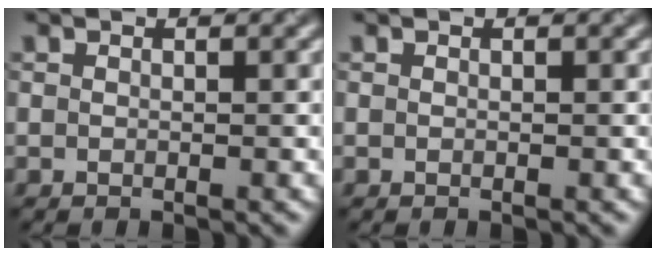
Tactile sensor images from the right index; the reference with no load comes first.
{"total": 0.0}